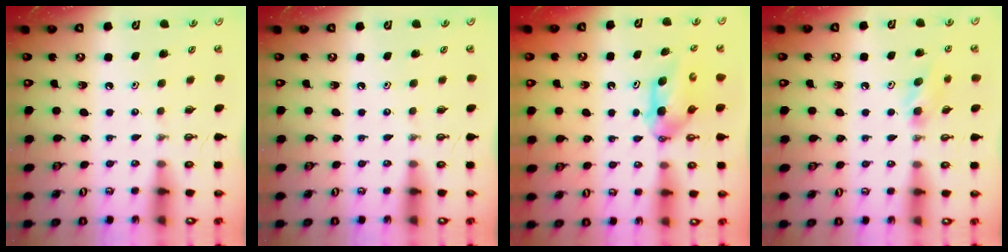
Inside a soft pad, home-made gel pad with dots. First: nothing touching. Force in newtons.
{"total": 0.0}
{"total": 5.4, "press": 5.3, "slide": 1.1}
{"total": 7.5, "press": 6.6, "slide": 3.5}